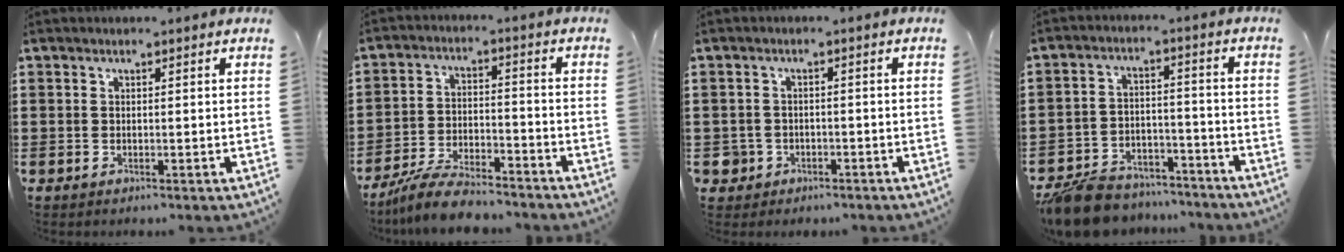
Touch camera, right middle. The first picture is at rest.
{"total": 7.3, "force": [-6.8, 1.0, 2.6], "torque": [-0.049, 0.011, -0.129]}
{"total": 2.2, "force": [-1.4, 1.7, 0.2], "torque": [-0.018, -0.002, -0.034]}
{"total": 8.4, "force": [-7.9, 2.2, 1.7], "torque": [-0.039, 0.024, -0.156]}